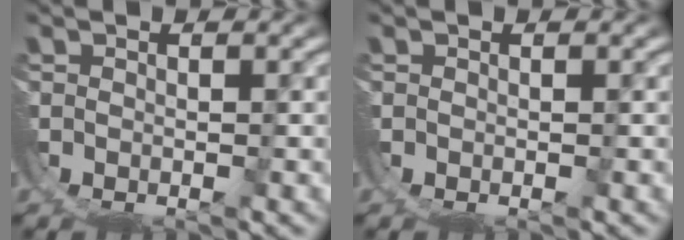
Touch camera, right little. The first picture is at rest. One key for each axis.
{"total": 0.0}